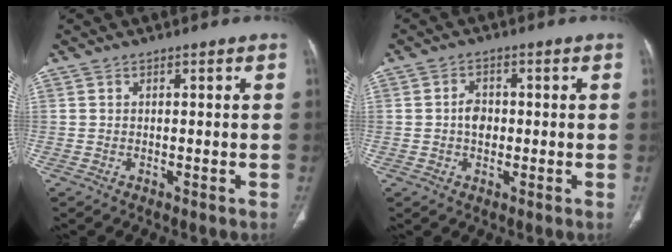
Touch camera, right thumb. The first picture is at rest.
{"total": 3.6, "force": [-0.2, 2.7, 2.4], "torque": [-0.031, 0.007, -0.007]}